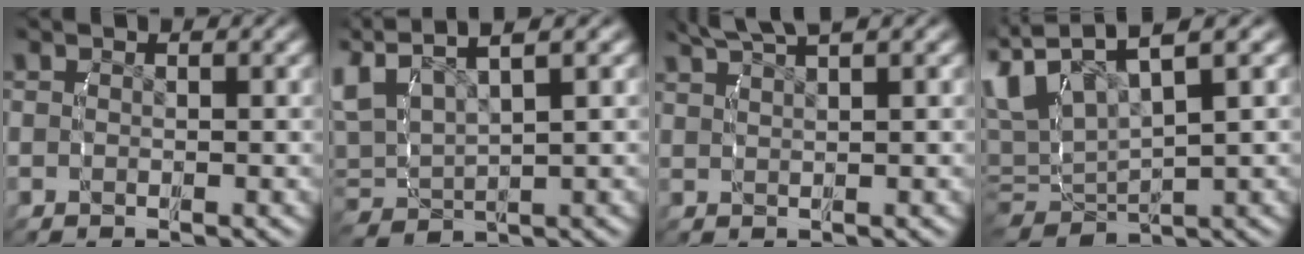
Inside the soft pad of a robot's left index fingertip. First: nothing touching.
{"total": 7.0, "force": [3.1, 4.6, 4.2], "torque": [-0.113, -0.002, 0.057]}
{"total": 4.0, "force": [3.6, -0.2, 1.9], "torque": [-0.026, 0.010, 0.064]}
{"total": 5.7, "force": [1.9, 3.6, 4.0], "torque": [-0.110, -0.027, 0.054]}